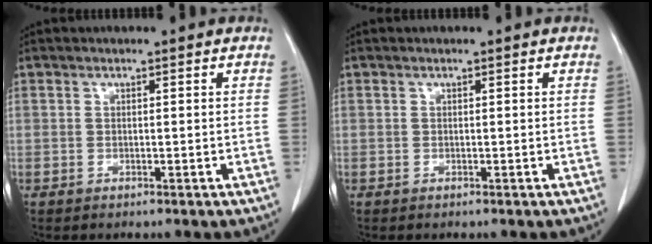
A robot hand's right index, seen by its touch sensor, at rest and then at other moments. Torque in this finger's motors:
{"motor_torque": [0.00, 0.00, 0.00, 0.00]}